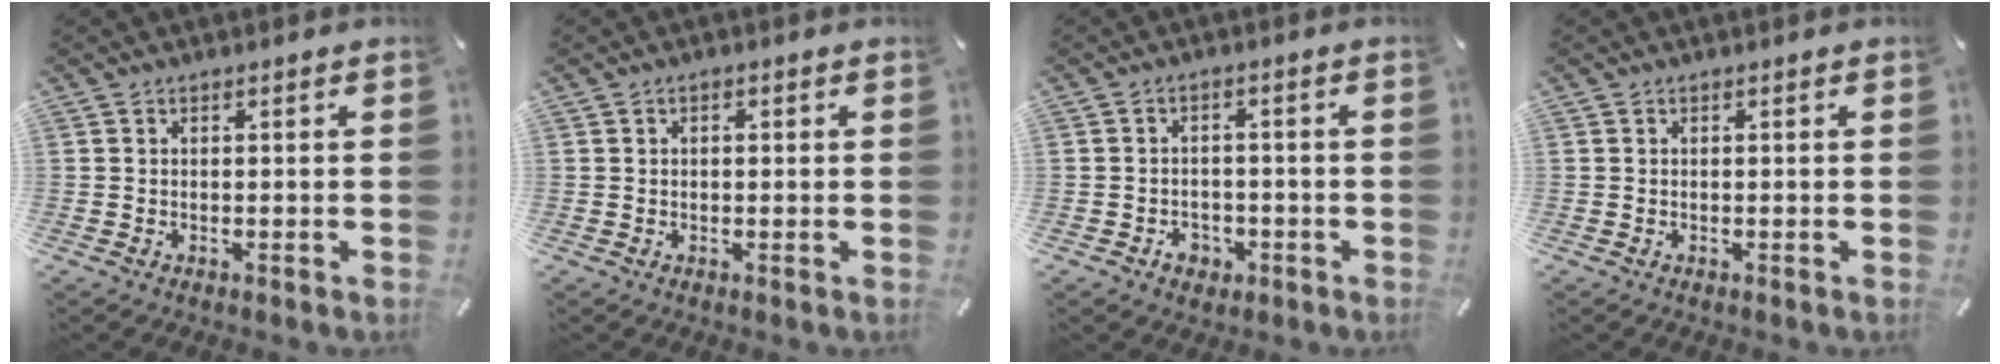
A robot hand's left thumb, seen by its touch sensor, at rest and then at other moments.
{"total": 1.0, "force": [0.2, 0.7, 0.6], "torque": [-0.013, 0.006, 0.001]}
{"total": 3.8, "force": [-1.7, 3.2, 1.3], "torque": [-0.028, 0.004, -0.033]}
{"total": 0.0}